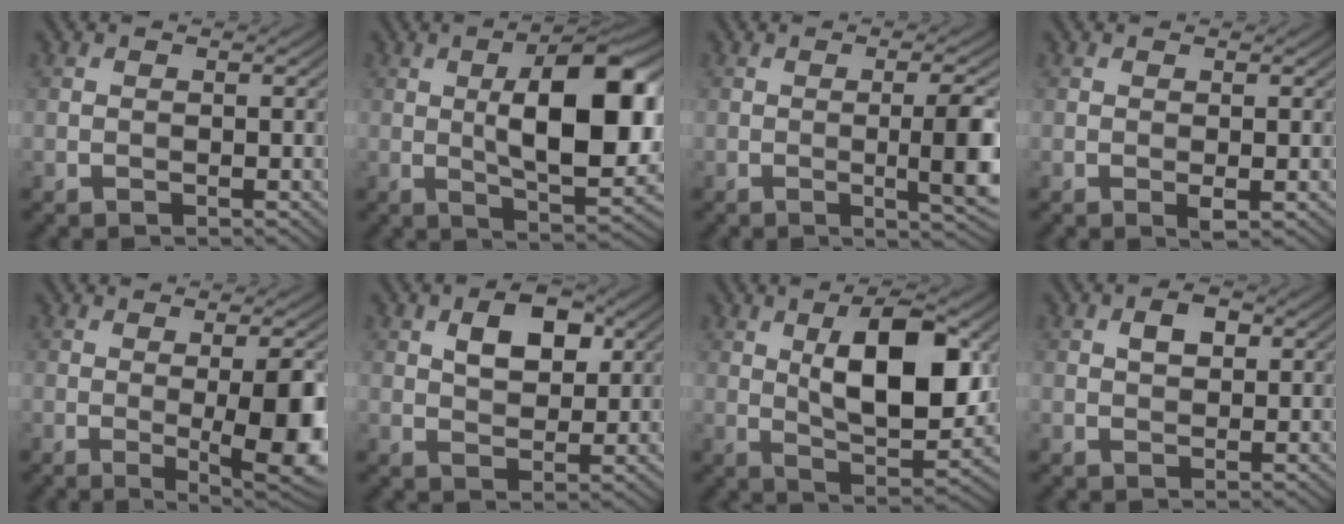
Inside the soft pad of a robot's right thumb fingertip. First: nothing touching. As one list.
[{"total": 13.6, "force": [1.6, 5.2, 12.5], "torque": [-0.179, 0.004, 0.022]}, {"total": 6.3, "force": [-0.5, 0.9, 6.2], "torque": [-0.103, 0.000, -0.004]}, {"total": 1.3, "force": [-0.2, 0.2, 1.3], "torque": [-0.025, -0.004, -0.005]}, {"total": 9.7, "force": [-0.9, 2.3, 9.3], "torque": [-0.129, -0.005, -0.010]}, {"total": 5.5, "force": [2.2, 3.1, 4.0], "torque": [-0.065, 0.001, 0.035]}, {"total": 12.0, "force": [2.9, 5.1, 10.4], "torque": [-0.163, -0.006, 0.049]}, {"total": 2.6, "force": [0.9, 1.5, 1.9], "torque": [-0.032, 0.004, 0.013]}]